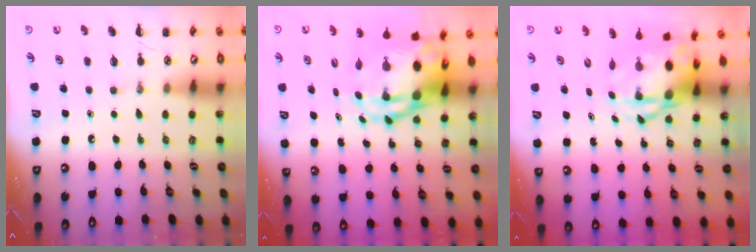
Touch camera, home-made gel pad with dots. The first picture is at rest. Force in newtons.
{"total": 9.7, "press": 9.2, "slide": 2.9}
{"total": 5.4, "press": 5.2, "slide": 1.2}